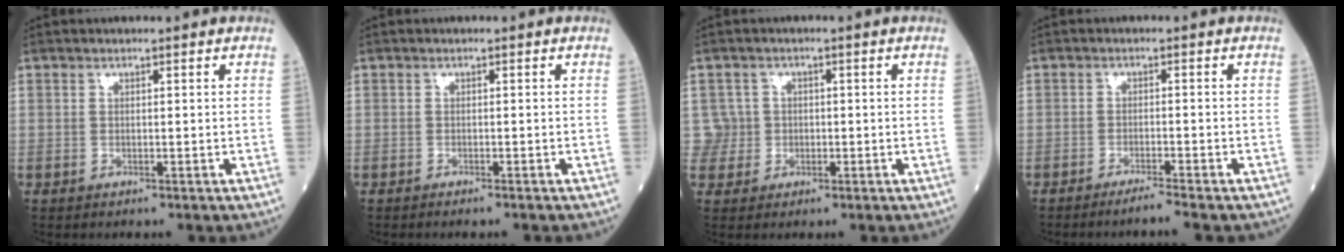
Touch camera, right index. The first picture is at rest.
{"total": 1.5, "force": [-1.3, 0.1, 0.8], "torque": [-0.010, -0.002, -0.014]}
{"total": 3.3, "force": [0.0, 3.2, -0.5], "torque": [0.025, 0.010, -0.001]}
{"total": 3.9, "force": [-3.3, -0.3, 2.0], "torque": [-0.026, -0.003, -0.046]}